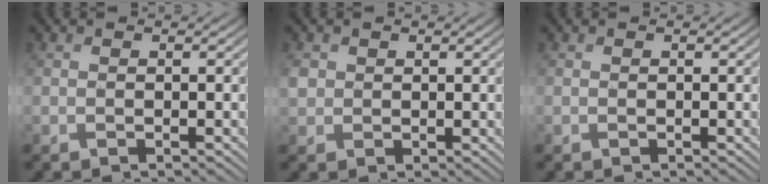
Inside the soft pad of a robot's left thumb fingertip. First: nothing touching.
{"total": 2.2, "force": [0.7, 2.0, 0.7], "torque": [-0.026, 0.000, 0.013]}
{"total": 0.0}